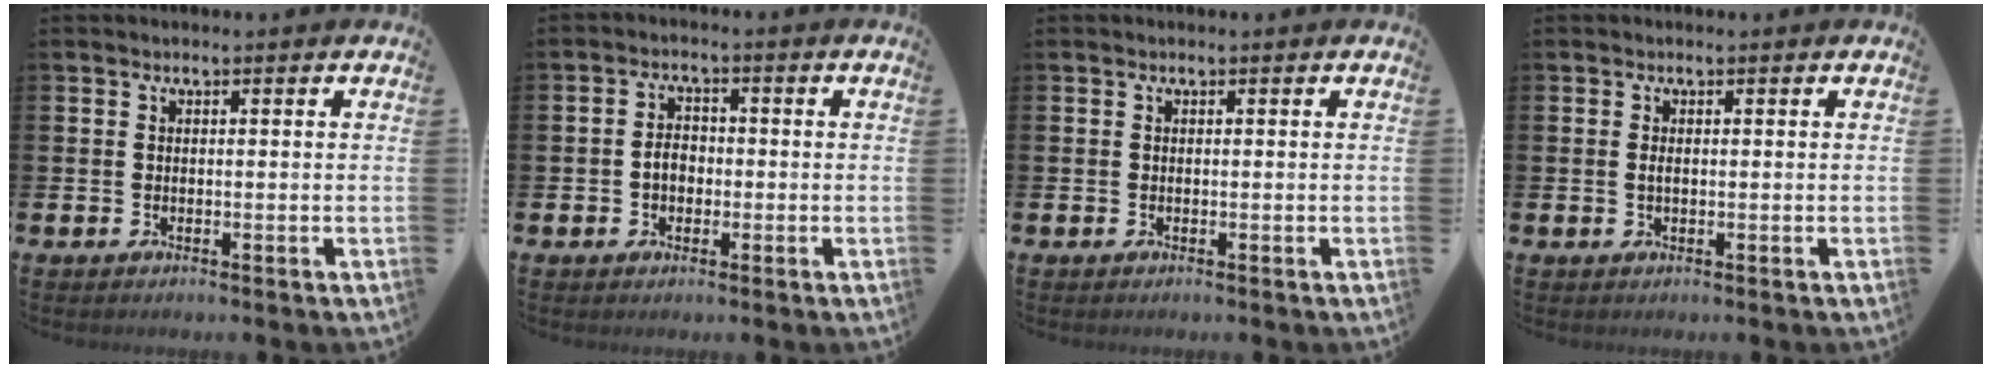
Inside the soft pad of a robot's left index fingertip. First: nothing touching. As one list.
[{"total": 2.7, "force": [-0.6, 2.0, 1.7], "torque": [-0.019, -0.001, -0.016]}, {"total": 0.0}, {"total": 0.8, "force": [0.1, 0.3, 0.7], "torque": [-0.008, -0.001, -0.001]}]